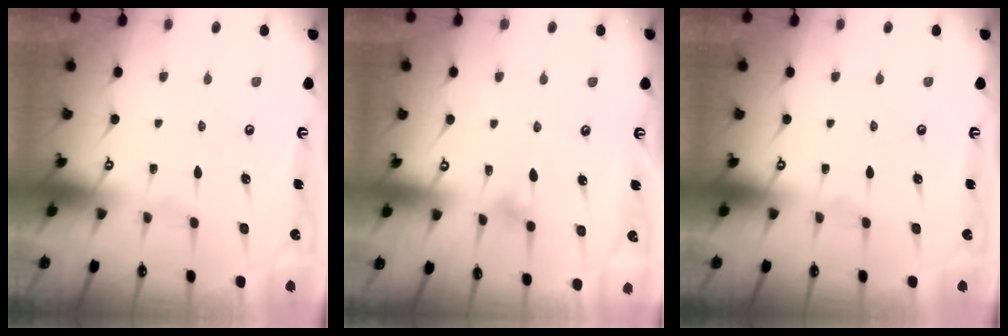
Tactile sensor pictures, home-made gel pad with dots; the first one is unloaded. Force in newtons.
{"total": 5.5, "press": 5.3, "slide": 1.5}
{"total": 0.0}